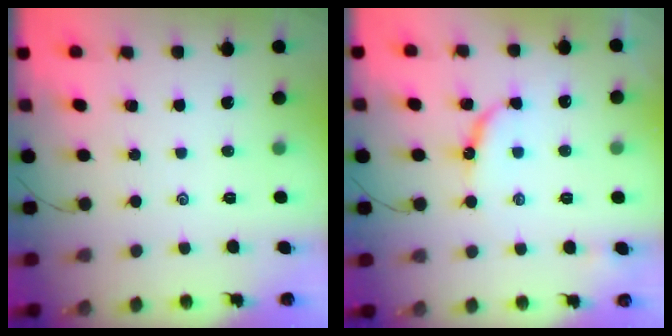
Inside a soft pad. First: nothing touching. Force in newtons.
{"total": 8.4, "press": 8.4, "slide": 0.6}